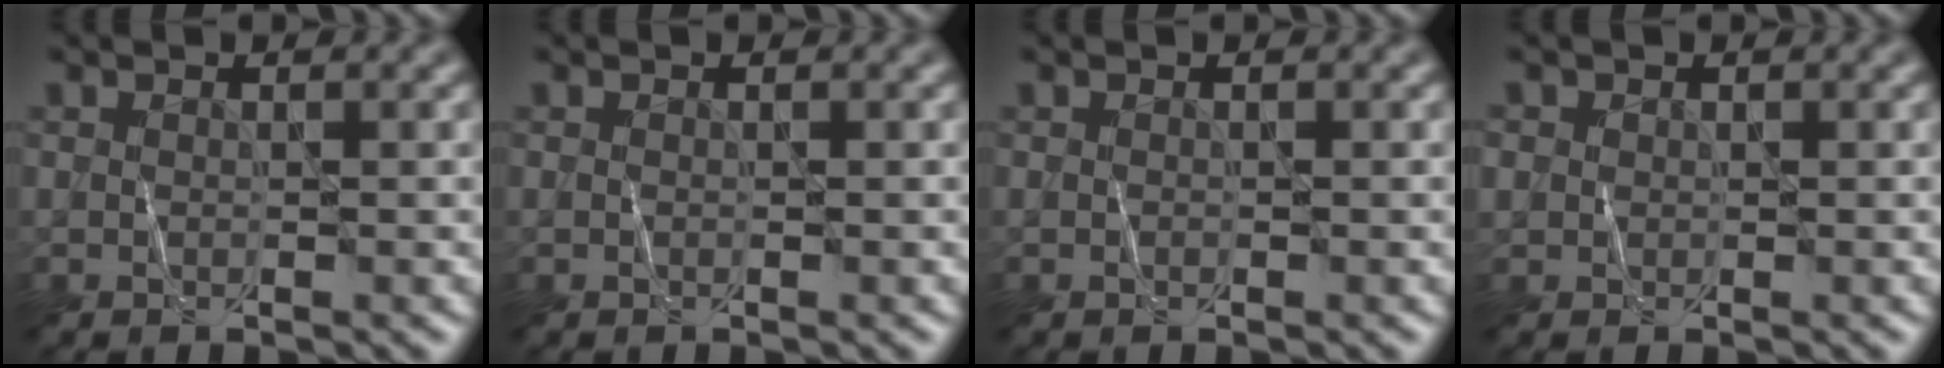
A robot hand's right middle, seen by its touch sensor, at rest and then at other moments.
{"total": 0.0}
{"total": 0.0}
{"total": 0.9, "force": [0.1, 0.9, 0.1], "torque": [0.007, 0.000, 0.000]}